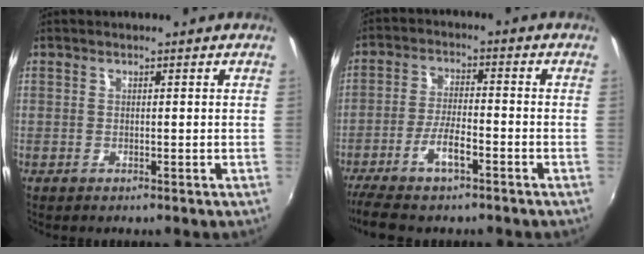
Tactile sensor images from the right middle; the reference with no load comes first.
{"total": 8.9, "force": [-6.2, 1.7, 6.1], "torque": [-0.138, -0.009, -0.115]}